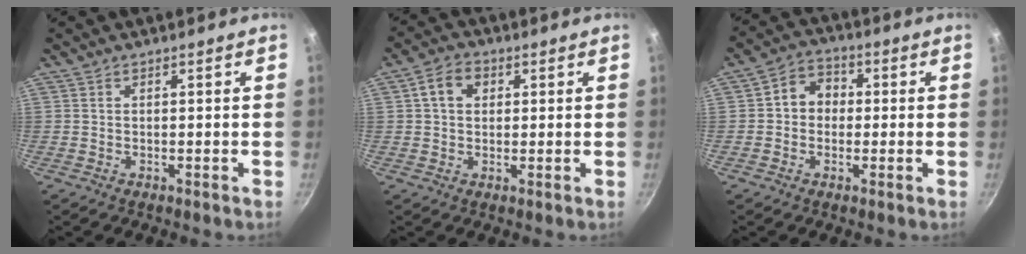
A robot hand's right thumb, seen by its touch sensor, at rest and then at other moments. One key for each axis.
{"total": 5.3, "fx": 1.4, "fy": 4.0, "fz": 3.2, "tx": -0.044, "ty": 0.008, "tz": 0.017}
{"total": 6.3, "fx": 0.2, "fy": 5.4, "fz": 3.2, "tx": -0.020, "ty": 0.014, "tz": -0.012}